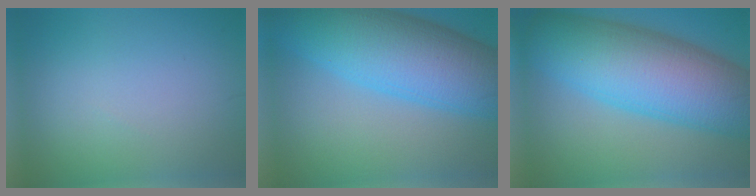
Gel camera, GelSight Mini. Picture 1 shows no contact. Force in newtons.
{"total": 12.4, "press": 12.4, "slide": 0.4}
{"total": 13.4, "press": 13.4, "slide": 0.1}